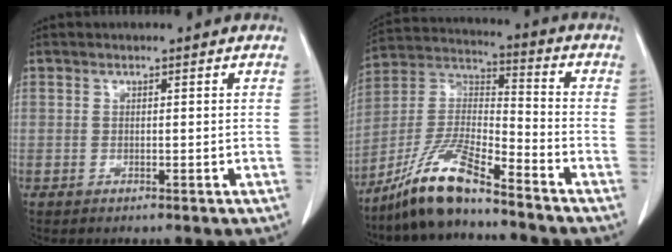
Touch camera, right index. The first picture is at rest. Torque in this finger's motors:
{"motor_torque": [0.51, -0.49, 0.29, 0.12]}